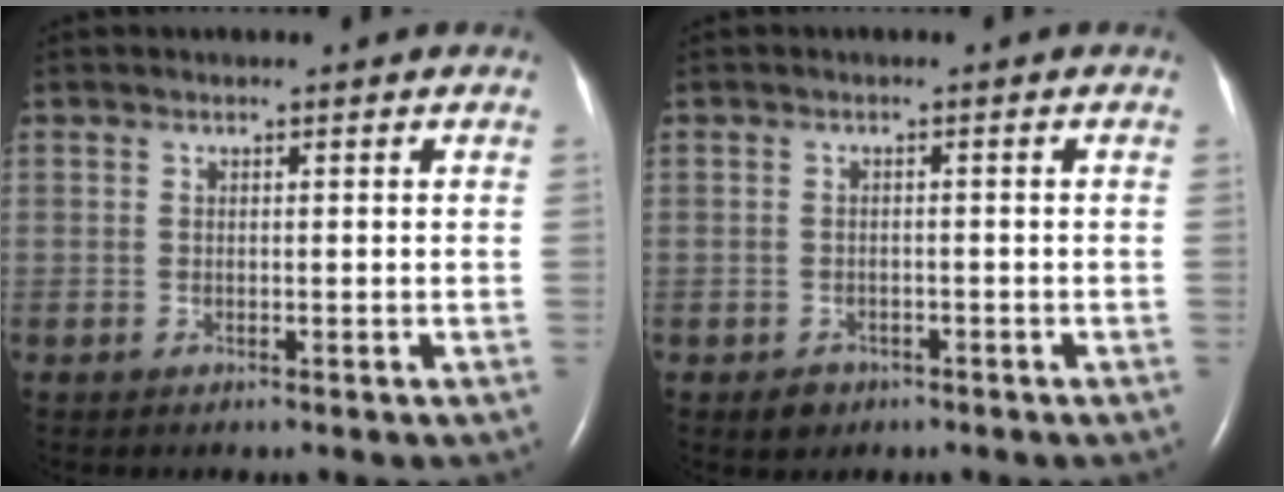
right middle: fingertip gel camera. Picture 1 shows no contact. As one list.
[{"total": 2.1, "force": [-1.3, 1.6, 0.4], "torque": [-0.012, 0.003, -0.015]}]